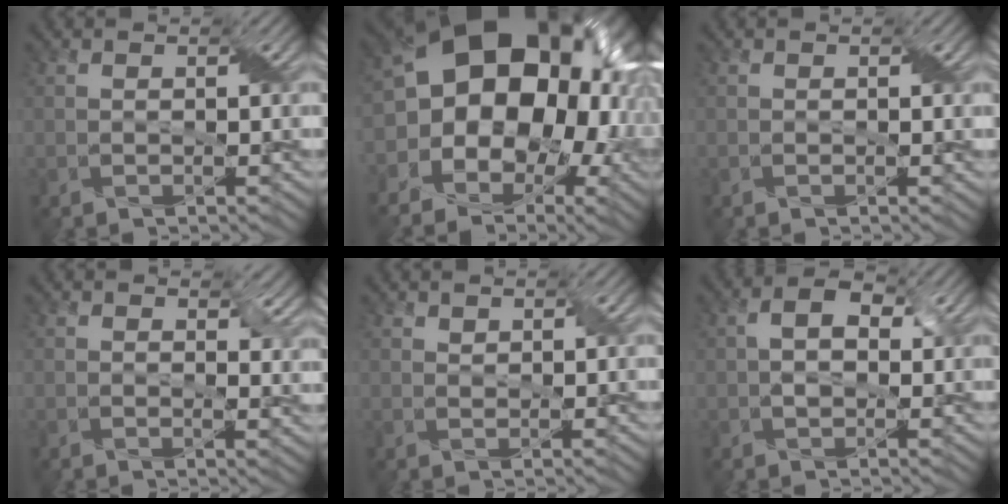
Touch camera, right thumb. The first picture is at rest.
{"total": 21.2, "force": [1.7, 17.0, 12.6], "torque": [-0.158, 0.014, -0.004]}
{"total": 0.0}
{"total": 3.1, "force": [1.3, 1.8, 2.1], "torque": [-0.035, -0.008, 0.021]}
{"total": 0.8, "force": [0.7, 0.5, 0.1], "torque": [-0.006, -0.001, 0.015]}
{"total": 4.2, "force": [0.6, 2.8, 3.2], "torque": [-0.058, 0.002, 0.007]}